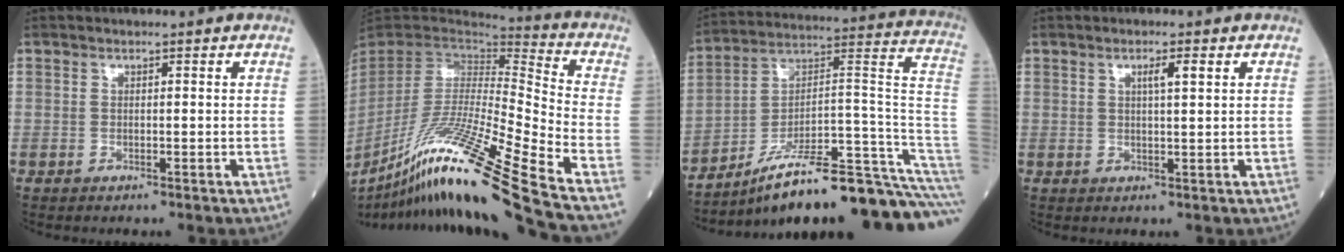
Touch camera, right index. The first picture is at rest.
{"total": 26.4, "force": [-18.2, -2.4, 18.9], "torque": [-0.328, -0.063, -0.333]}
{"total": 25.1, "force": [-19.9, 0.6, 15.4], "torque": [-0.117, 0.046, -0.301]}
{"total": 2.4, "force": [1.0, 0.1, 2.2], "torque": [-0.039, 0.002, 0.017]}